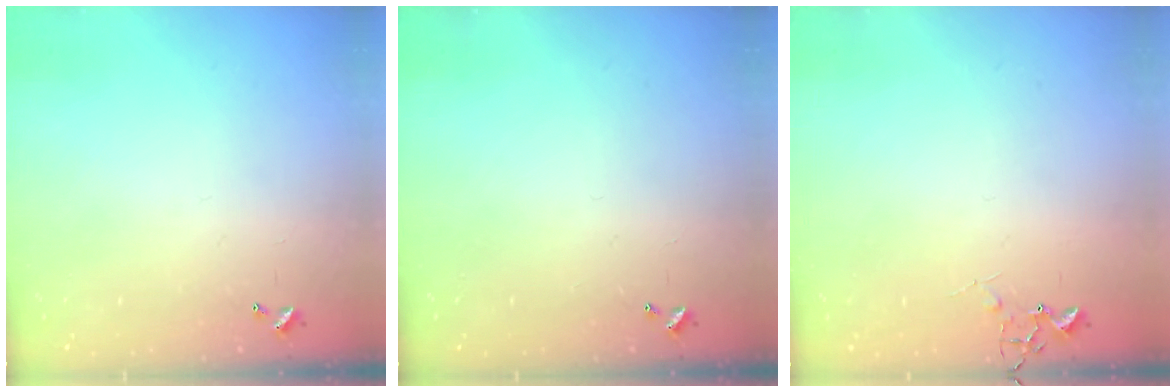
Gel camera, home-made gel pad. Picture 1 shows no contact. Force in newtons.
{"total": 0.0}
{"total": 5.4, "press": 5.3, "slide": 0.8}